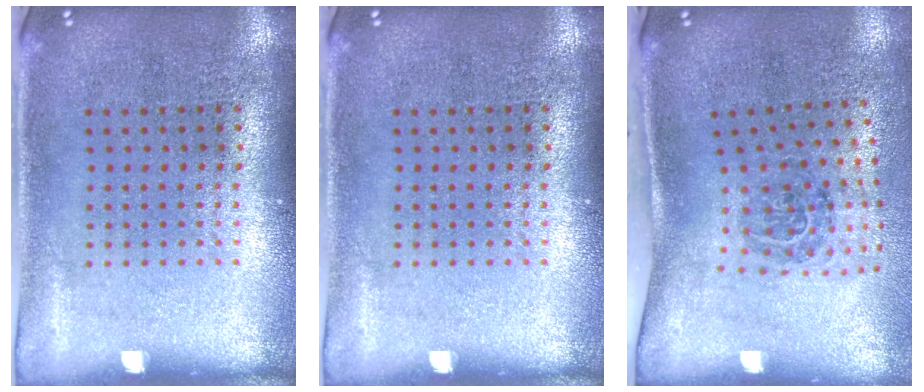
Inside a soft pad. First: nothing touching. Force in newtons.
{"total": 0.0}
{"total": 1.7, "press": 1.1, "slide": 1.4}